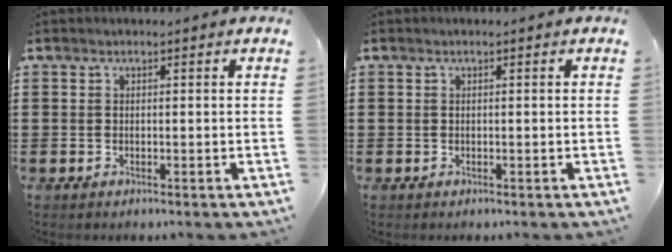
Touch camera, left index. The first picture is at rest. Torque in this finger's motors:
{"motor_torque": [-0.02, 0.00, 0.00, 0.00]}